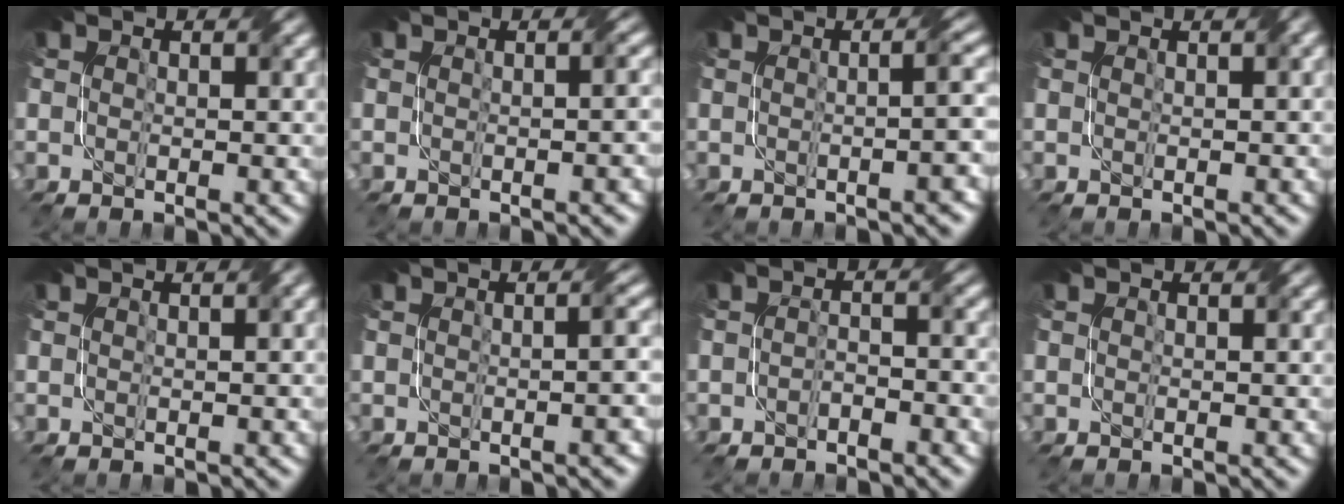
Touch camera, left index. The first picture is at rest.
{"total": 1.8, "force": [-0.3, 0.7, 1.6], "torque": [-0.008, 0.001, -0.005]}
{"total": 3.5, "force": [-0.4, 1.2, 3.3], "torque": [-0.012, 0.012, -0.007]}
{"total": 1.8, "force": [1.0, 0.6, 1.4], "torque": [-0.013, 0.006, 0.005]}
{"total": 1.5, "force": [0.8, 0.4, 1.2], "torque": [-0.012, 0.006, 0.002]}
{"total": 2.9, "force": [-0.2, 1.1, 2.6], "torque": [-0.007, 0.010, -0.004]}
{"total": 1.5, "force": [-1.1, 0.5, 0.9], "torque": [-0.018, 0.003, -0.020]}
{"total": 0.0}